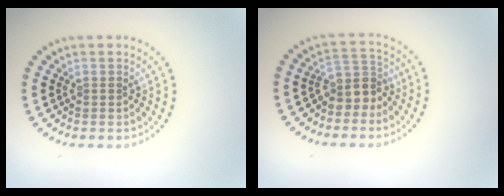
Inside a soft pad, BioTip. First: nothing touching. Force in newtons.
{"total": 3.0, "press": 2.3, "slide": 1.8}